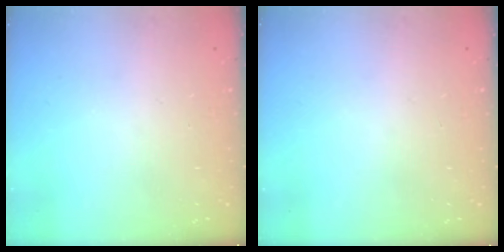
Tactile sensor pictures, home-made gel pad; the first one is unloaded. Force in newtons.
{"total": 0.0}